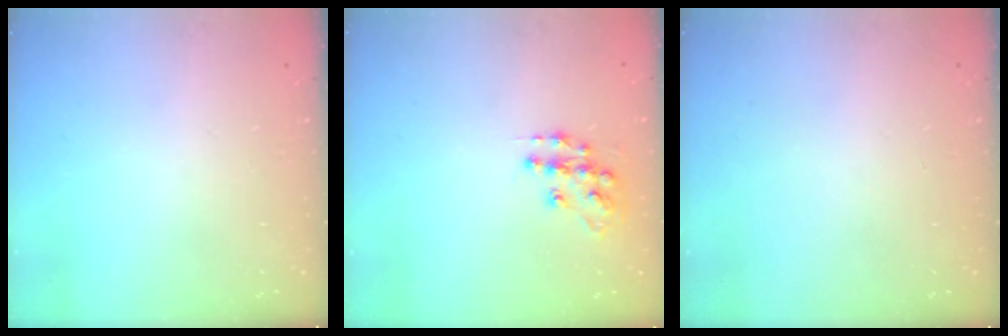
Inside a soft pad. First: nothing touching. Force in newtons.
{"total": 11.1, "press": 11.0, "slide": 0.7}
{"total": 0.0}